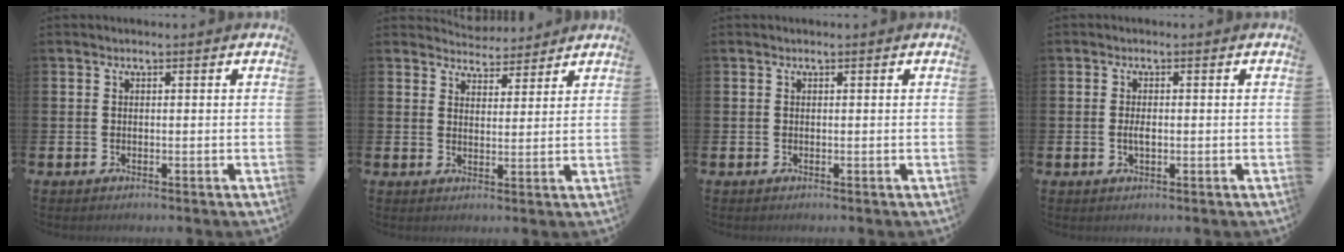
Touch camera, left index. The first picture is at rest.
{"total": 4.2, "force": [4.0, 1.0, -0.4], "torque": [0.000, -0.026, 0.073]}
{"total": 0.0}
{"total": 1.7, "force": [-0.1, 0.8, 1.5], "torque": [-0.029, 0.002, -0.004]}